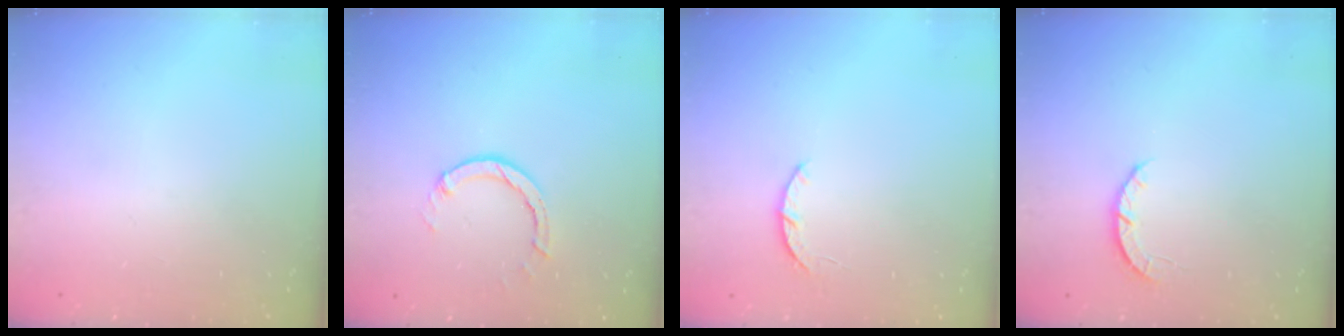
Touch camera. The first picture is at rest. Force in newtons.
{"total": 2.7, "press": 2.7, "slide": 0.3}
{"total": 2.9, "press": 2.8, "slide": 0.5}
{"total": 2.7, "press": 2.6, "slide": 0.4}